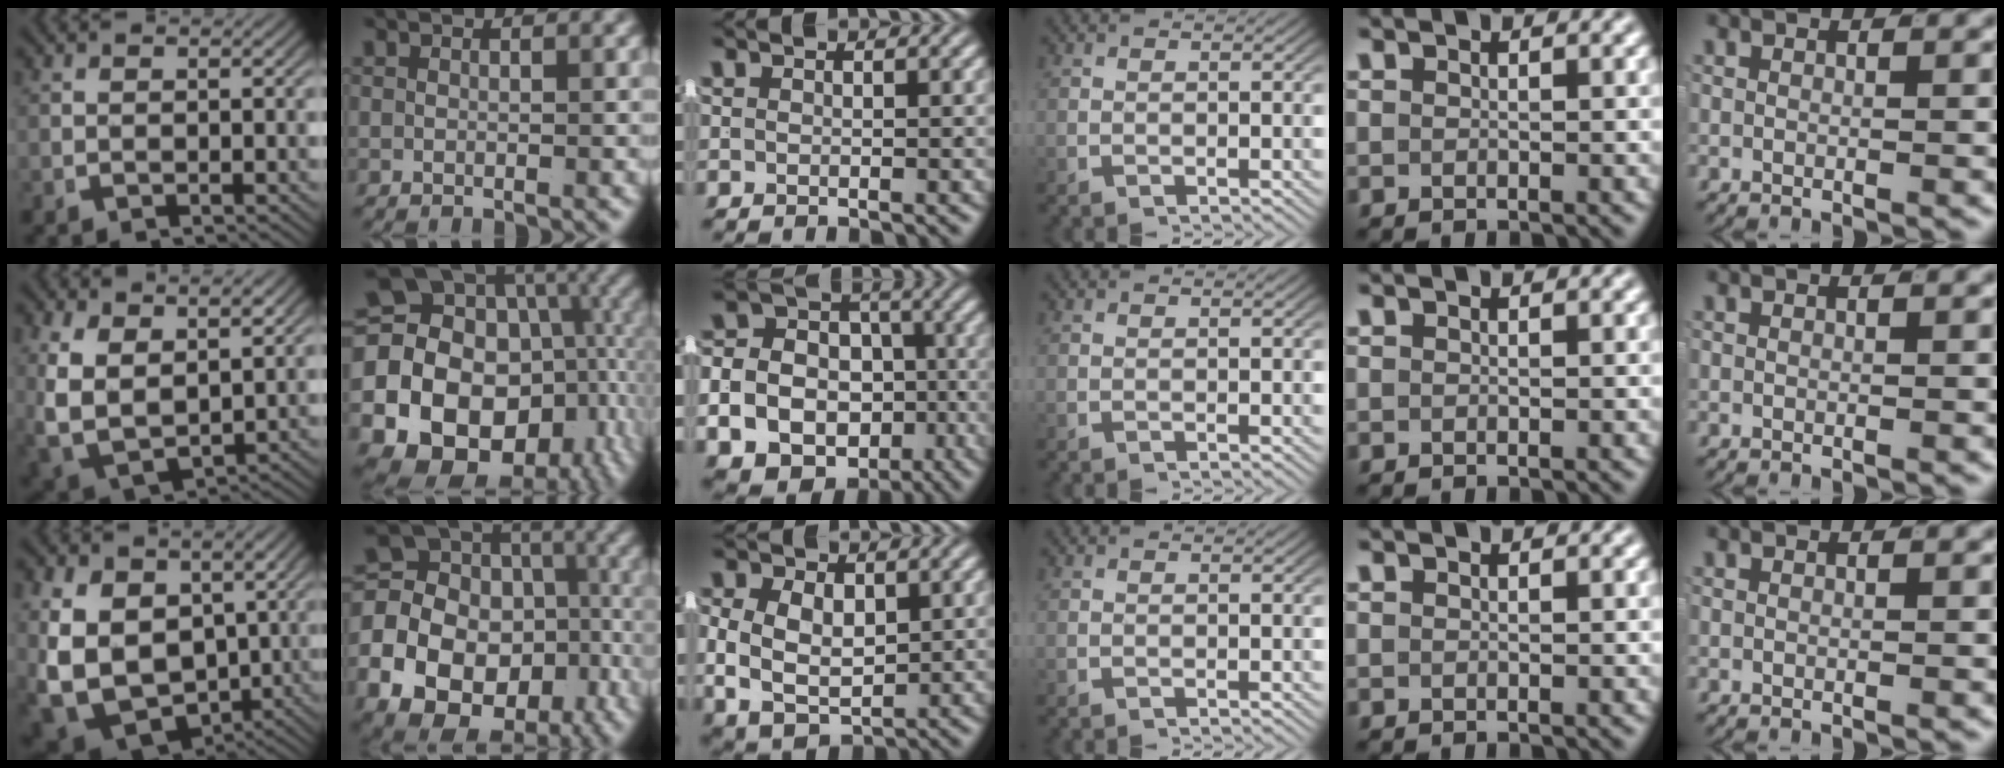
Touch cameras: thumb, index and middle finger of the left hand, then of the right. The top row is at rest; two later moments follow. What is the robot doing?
{"motion": "lift_and_place", "object": "shirt"}